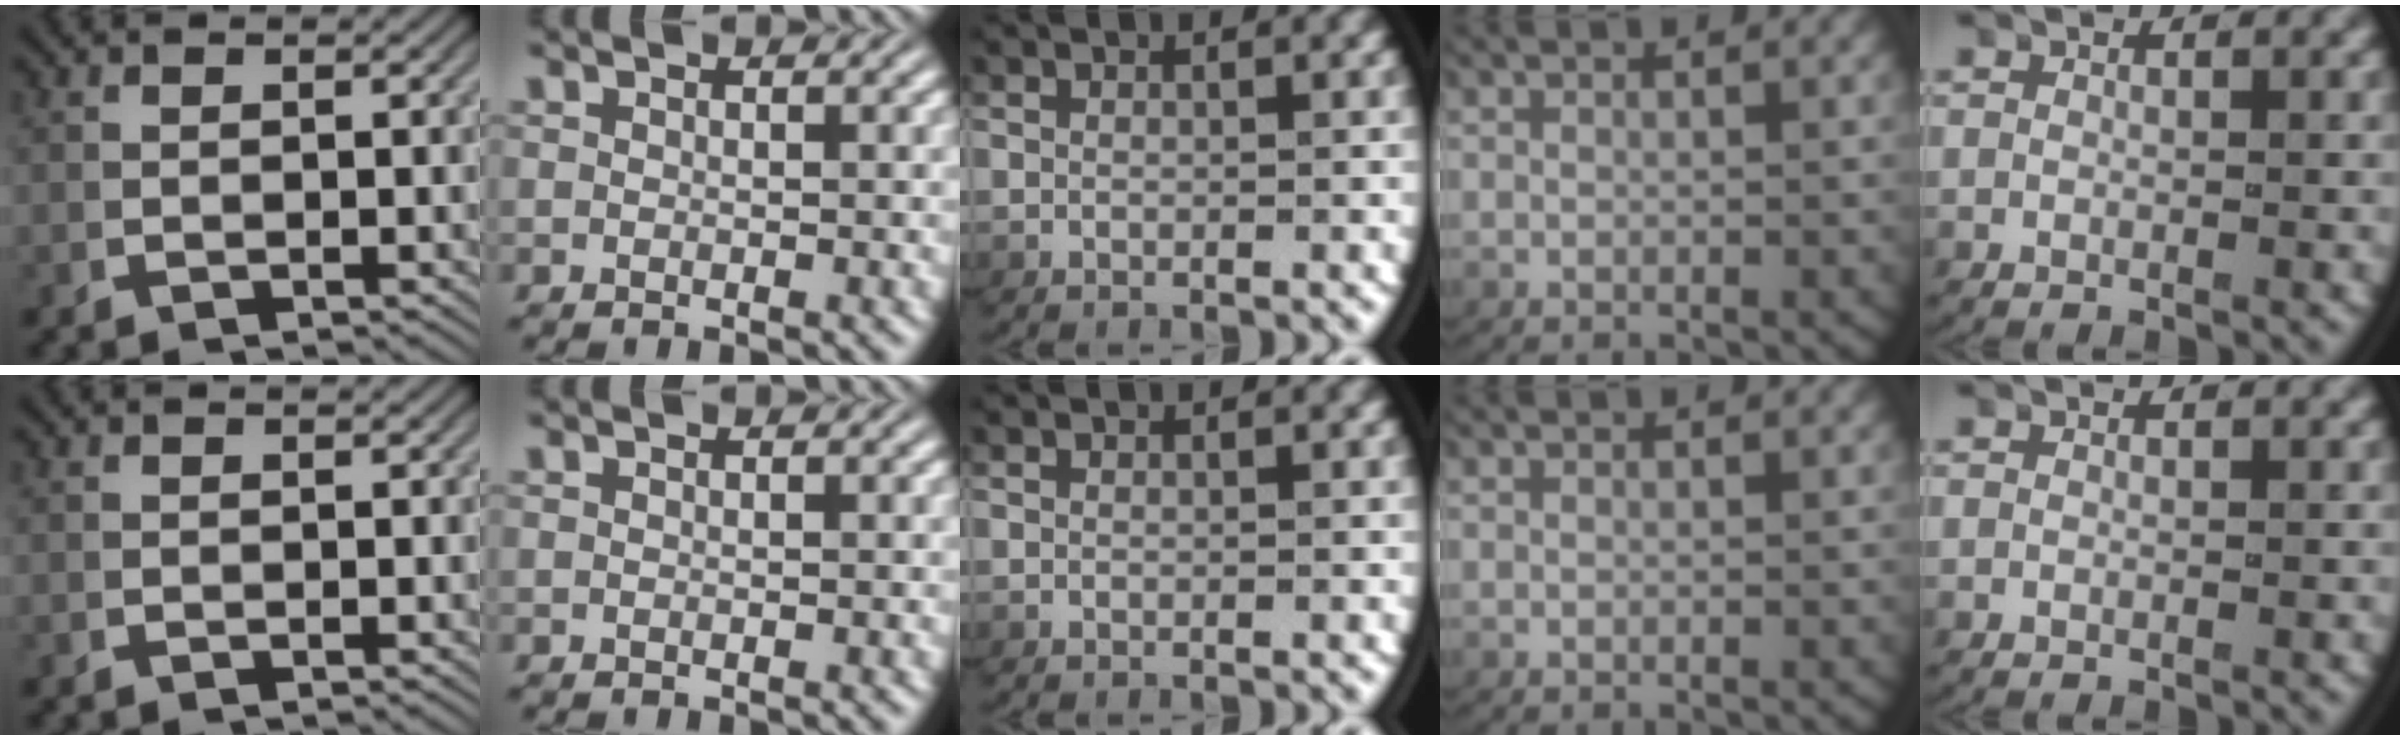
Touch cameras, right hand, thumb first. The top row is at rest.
{}